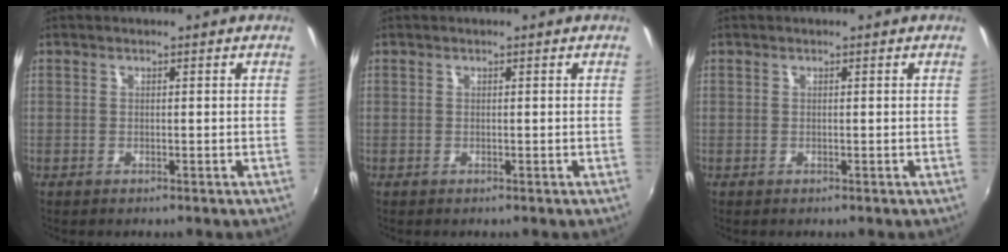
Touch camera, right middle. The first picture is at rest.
{"total": 0.0}
{"total": 0.0}